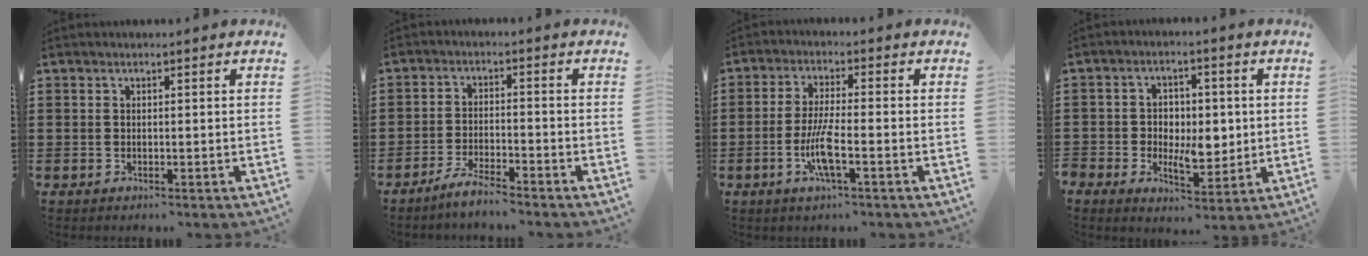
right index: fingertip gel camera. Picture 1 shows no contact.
{"total": 3.7, "force": [-3.5, 0.0, 1.1], "torque": [-0.029, 0.001, -0.070]}
{"total": 6.1, "force": [-2.1, 0.9, 5.7], "torque": [-0.124, -0.012, -0.044]}
{"total": 5.9, "force": [-0.5, 4.2, 4.1], "torque": [-0.075, 0.008, -0.011]}